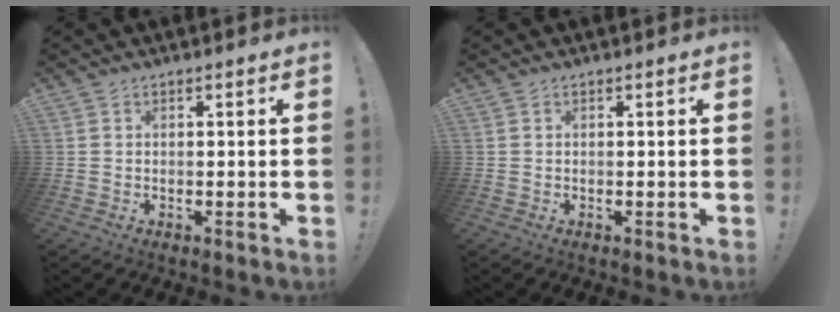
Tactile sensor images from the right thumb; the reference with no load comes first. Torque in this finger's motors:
{"motor_torque": [-0.14, 0.19, 0.00, -0.09, 0.03]}